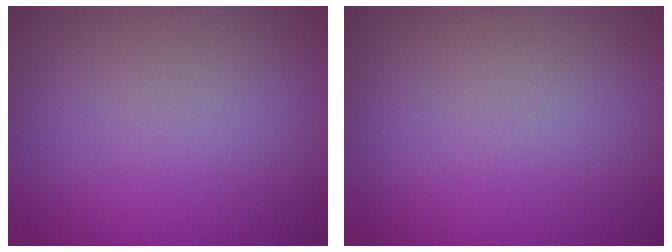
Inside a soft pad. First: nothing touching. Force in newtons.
{"total": 0.0}